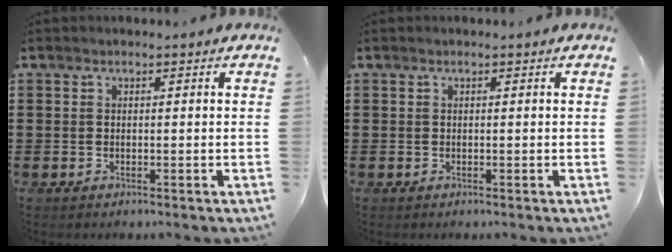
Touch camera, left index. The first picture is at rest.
{"total": 0.0}